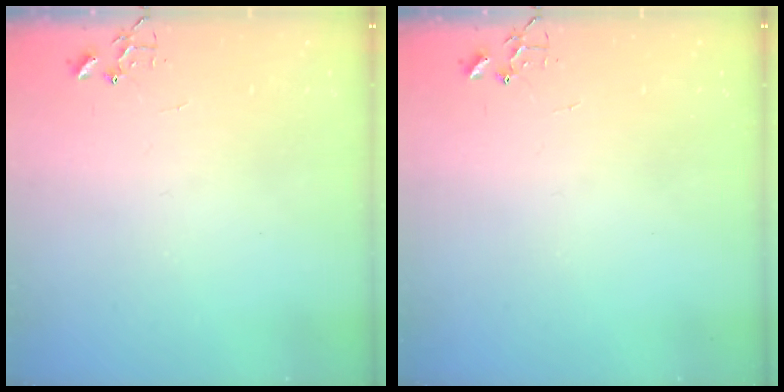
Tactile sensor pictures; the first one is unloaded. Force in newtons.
{"total": 0.0}